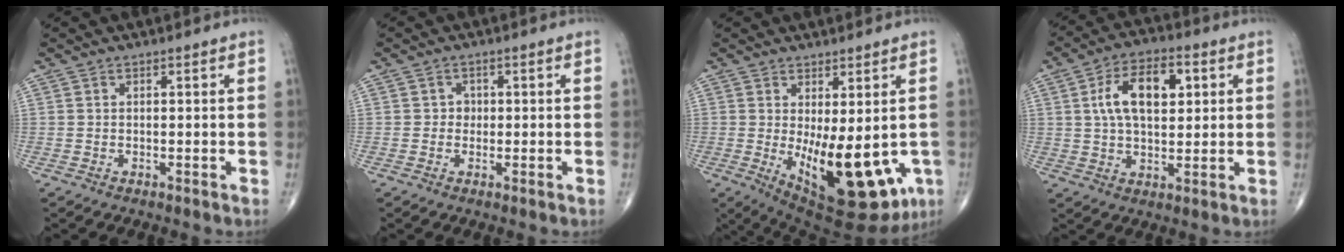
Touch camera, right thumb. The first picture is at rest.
{"total": 1.5, "force": [0.0, 1.4, 0.6], "torque": [0.002, 0.004, -0.003]}
{"total": 17.5, "force": [-3.4, 7.2, 15.6], "torque": [-0.210, -0.028, -0.021]}
{"total": 12.2, "force": [3.1, 6.5, 9.9], "torque": [-0.157, 0.007, 0.049]}